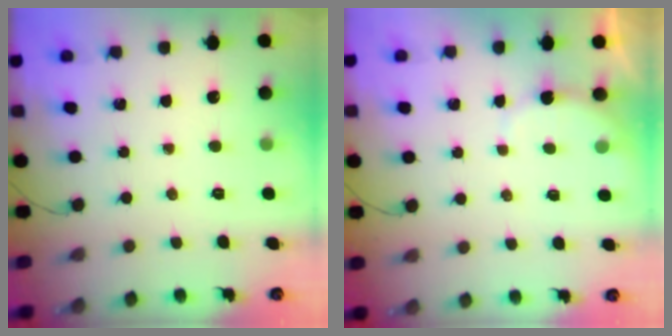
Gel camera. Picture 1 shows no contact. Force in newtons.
{"total": 2.3, "press": 2.2, "slide": 0.6}